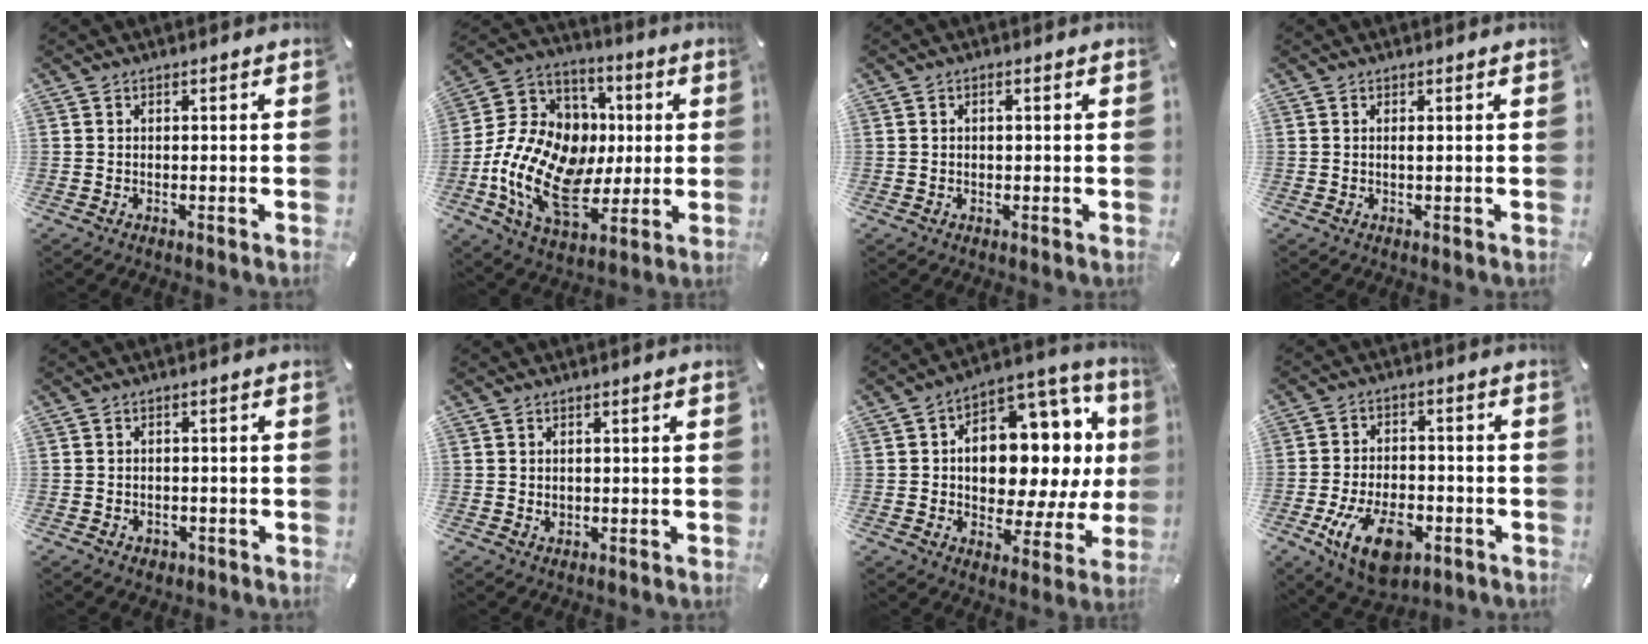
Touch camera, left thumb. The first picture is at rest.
{"total": 20.3, "force": [-3.2, 15.2, 13.0], "torque": [-0.271, 0.004, -0.049]}
{"total": 1.0, "force": [0.0, 0.7, 0.8], "torque": [-0.016, 0.005, -0.002]}
{"total": 0.7, "force": [0.0, 0.0, 0.7], "torque": [-0.012, -0.001, 0.000]}
{"total": 1.9, "force": [-0.7, 1.7, 0.6], "torque": [-0.011, 0.006, -0.016]}
{"total": 1.2, "force": [0.3, 1.1, 0.4], "torque": [-0.009, 0.004, 0.004]}
{"total": 15.4, "force": [2.7, 10.1, 11.3], "torque": [-0.150, -0.046, 0.041]}
{"total": 13.5, "force": [-5.7, 7.7, 9.5], "torque": [-0.170, 0.014, -0.097]}